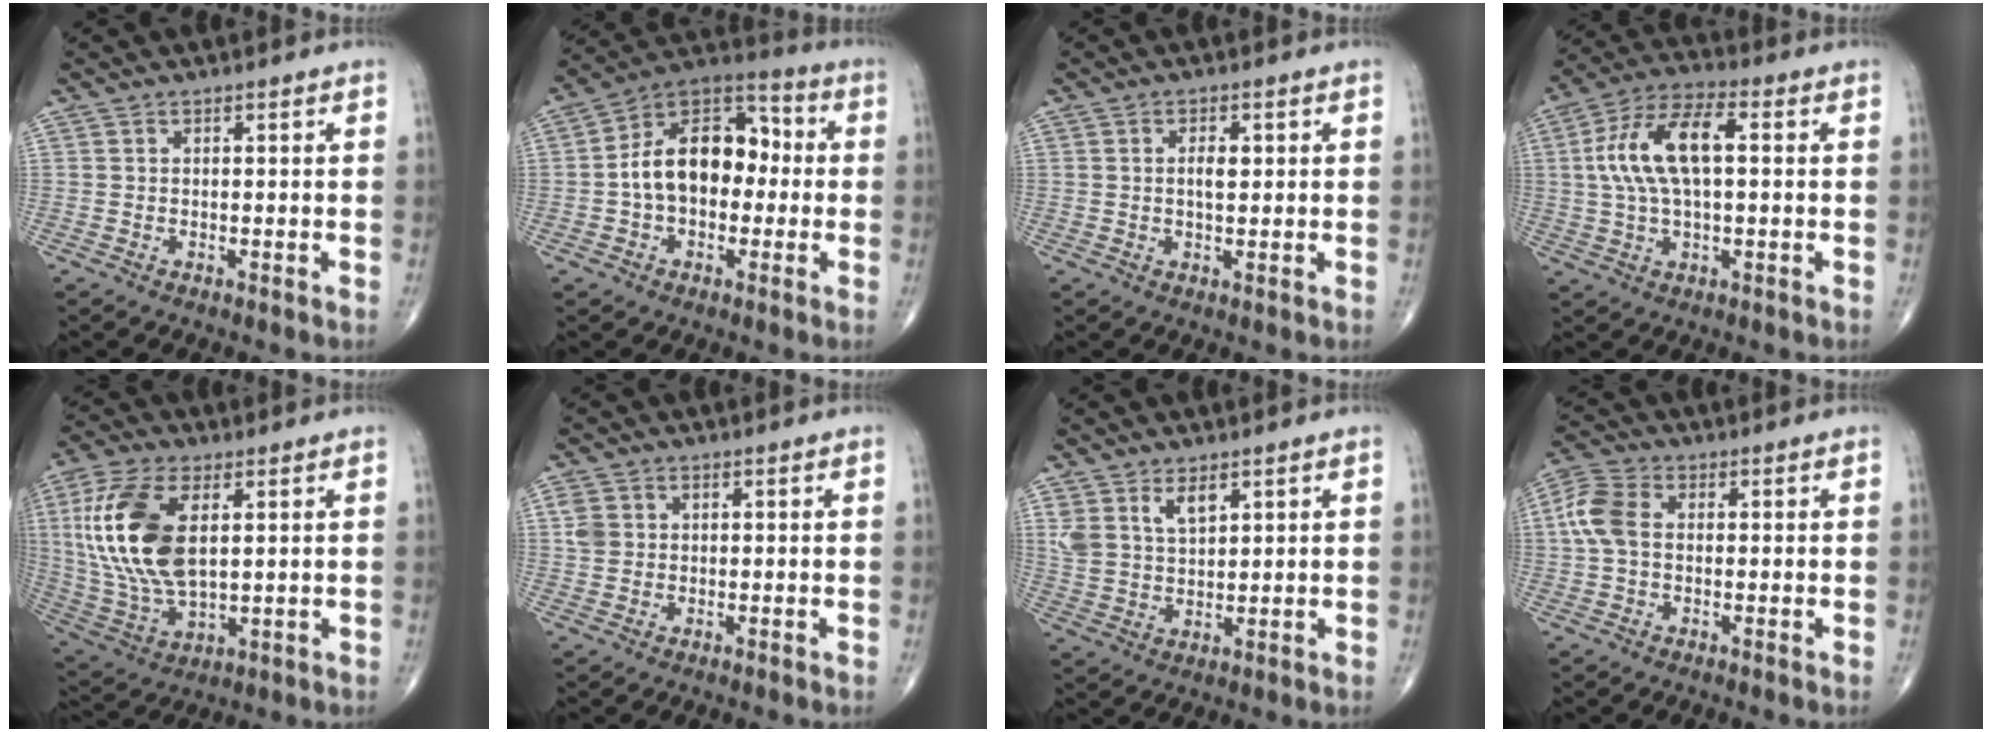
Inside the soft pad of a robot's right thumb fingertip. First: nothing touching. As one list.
[{"total": 15.5, "force": [-0.4, 10.2, 11.7], "torque": [-0.163, 0.046, -0.019]}, {"total": 3.1, "force": [0.6, 1.4, 2.7], "torque": [-0.045, -0.001, 0.010]}, {"total": 13.5, "force": [1.7, 6.1, 11.9], "torque": [-0.237, 0.027, 0.029]}, {"total": 18.8, "force": [3.8, 9.6, 15.7], "torque": [-0.335, -0.013, 0.077]}, {"total": 3.2, "force": [0.6, 2.7, 1.6], "torque": [-0.030, 0.004, 0.012]}, {"total": 6.1, "force": [3.5, 3.2, 4.0], "torque": [-0.067, -0.018, 0.075]}, {"total": 7.1, "force": [0.4, 4.8, 5.3], "torque": [-0.127, 0.021, 0.002]}]